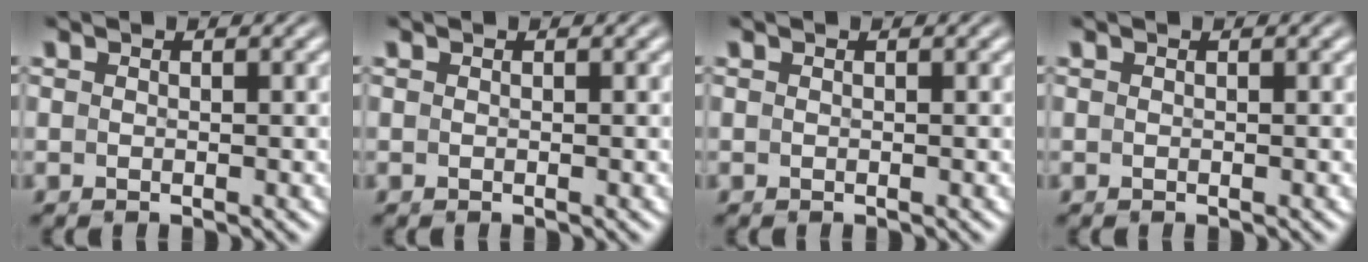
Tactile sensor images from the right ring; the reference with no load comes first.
{"total": 1.5, "force": [-0.3, -1.4, -0.4], "torque": [0.017, -0.010, 0.006]}
{"total": 0.0}
{"total": 0.0}